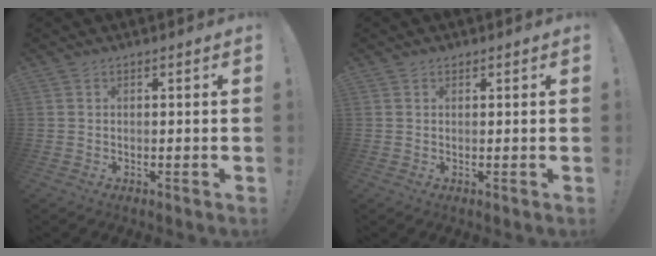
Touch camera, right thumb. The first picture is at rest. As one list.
[{"total": 0.7, "force": [0.5, 0.5, 0.1], "torque": [0.002, -0.001, 0.010]}]